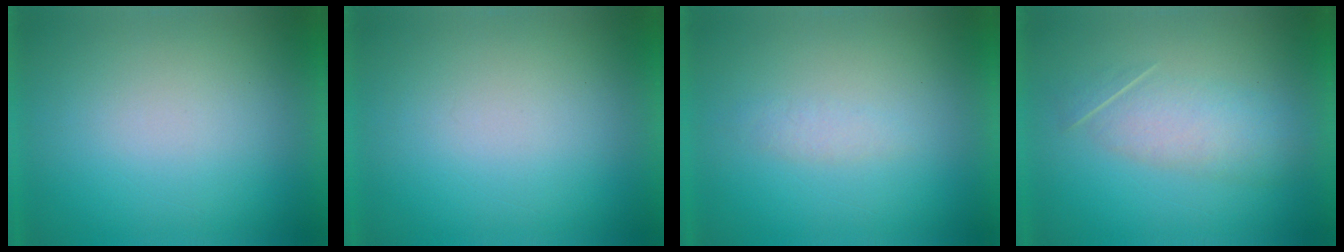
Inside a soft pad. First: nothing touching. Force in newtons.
{"total": 0.0}
{"total": 1.3}
{"total": 3.4}